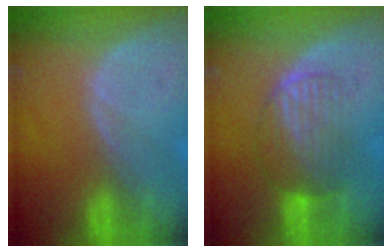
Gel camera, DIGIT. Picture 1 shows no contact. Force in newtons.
{"total": 6.6, "press": 6.3, "slide": 1.9}